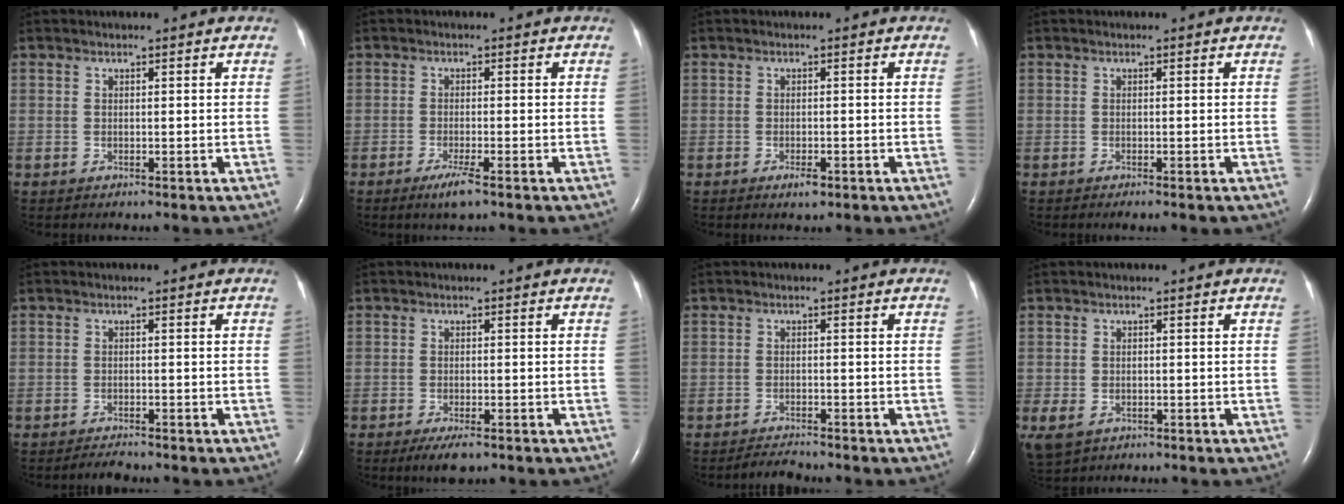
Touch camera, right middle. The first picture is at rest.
{"total": 3.1, "force": [-2.0, 0.1, 2.4], "torque": [-0.052, -0.008, -0.036]}
{"total": 1.7, "force": [-1.0, 0.6, 1.2], "torque": [-0.024, -0.001, -0.012]}
{"total": 1.4, "force": [-1.1, 0.2, 0.9], "torque": [-0.010, -0.004, -0.012]}
{"total": 1.4, "force": [-1.4, 0.1, 0.3], "torque": [-0.014, -0.006, -0.020]}
{"total": 2.7, "force": [-1.8, 0.7, 1.9], "torque": [-0.034, -0.005, -0.026]}
{"total": 1.9, "force": [-1.9, -0.1, 0.1], "torque": [-0.011, -0.012, -0.030]}
{"total": 6.6, "force": [-3.0, 4.7, 3.5], "torque": [-0.097, -0.006, -0.042]}